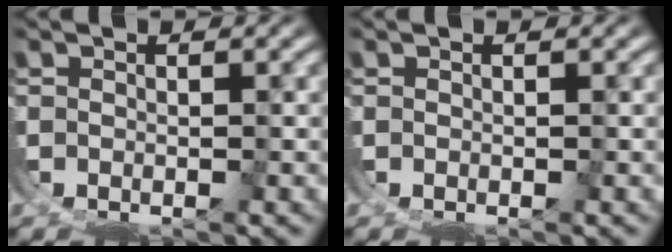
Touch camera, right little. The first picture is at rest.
{"total": 0.0}